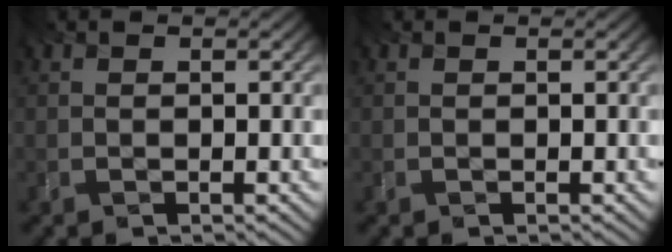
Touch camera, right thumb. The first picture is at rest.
{"total": 0.0}